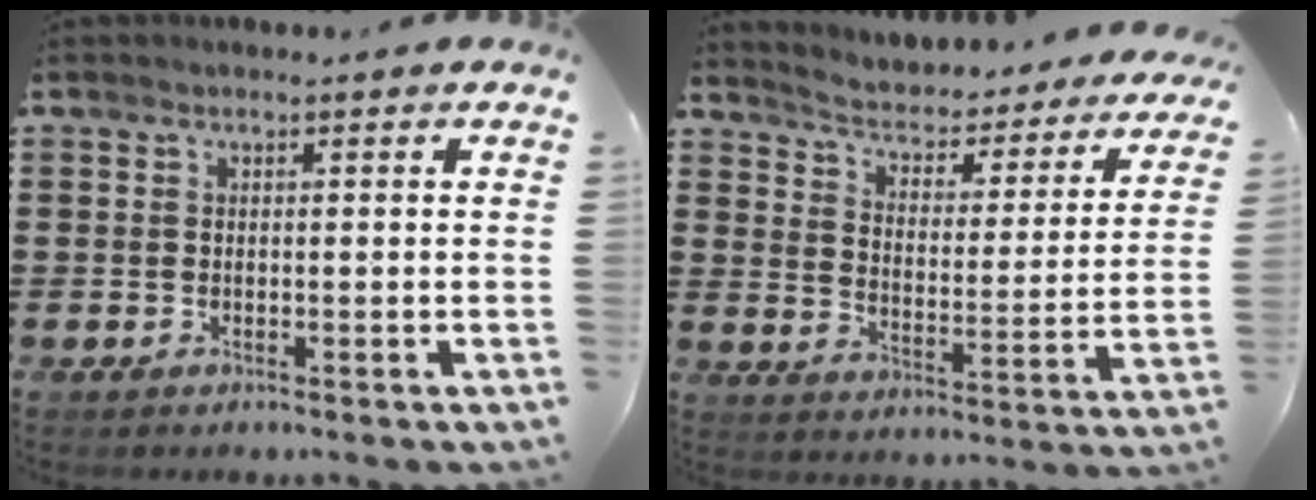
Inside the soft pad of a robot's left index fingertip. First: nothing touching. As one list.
[{"total": 2.2, "force": [1.9, 0.8, 0.8], "torque": [-0.032, -0.028, 0.020]}]